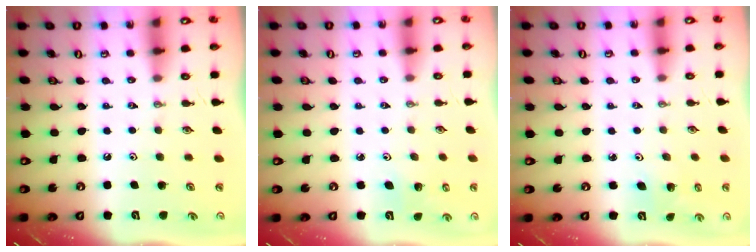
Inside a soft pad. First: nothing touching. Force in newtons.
{"total": 2.7, "press": 2.7, "slide": 0.3}
{"total": 2.3, "press": 2.3, "slide": 0.2}